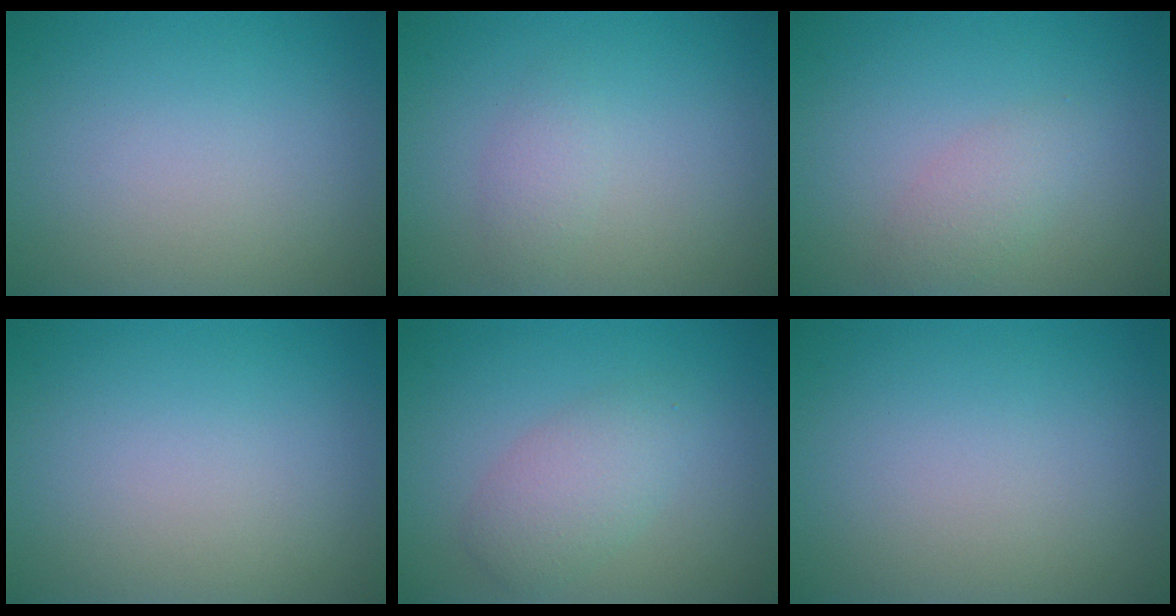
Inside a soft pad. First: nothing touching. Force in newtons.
{"total": 1.4, "press": 1.4, "slide": 0.0}
{"total": 2.0, "press": 2.0, "slide": 0.1}
{"total": 0.0}
{"total": 3.2, "press": 3.2, "slide": 0.1}
{"total": 0.0}